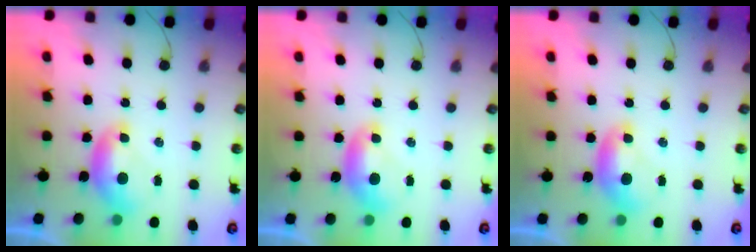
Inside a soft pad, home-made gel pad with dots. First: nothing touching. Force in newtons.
{"total": 0.0}
{"total": 0.0}